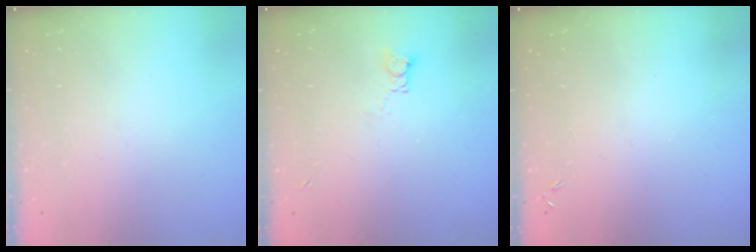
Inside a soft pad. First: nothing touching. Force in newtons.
{"total": 1.8, "press": 1.7, "slide": 0.3}
{"total": 0.0}